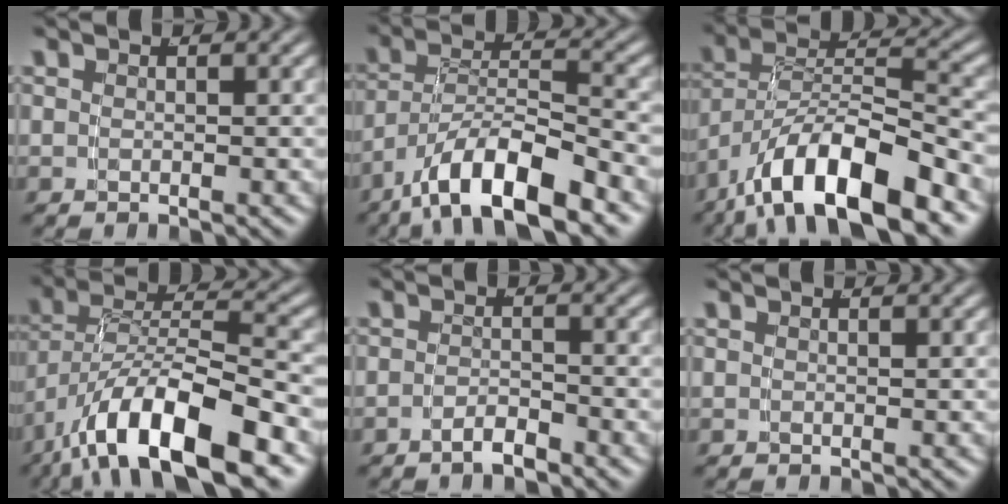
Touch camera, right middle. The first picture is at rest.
{"total": 7.5, "force": [-4.1, 3.3, 5.3], "torque": [-0.087, -0.012, -0.063]}
{"total": 9.4, "force": [-4.1, 4.6, 7.1], "torque": [-0.116, -0.014, -0.058]}
{"total": 10.3, "force": [-4.1, 5.2, 7.9], "torque": [-0.143, -0.017, -0.053]}
{"total": 2.1, "force": [-1.8, 0.6, 0.9], "torque": [-0.013, -0.002, -0.033]}
{"total": 0.0}